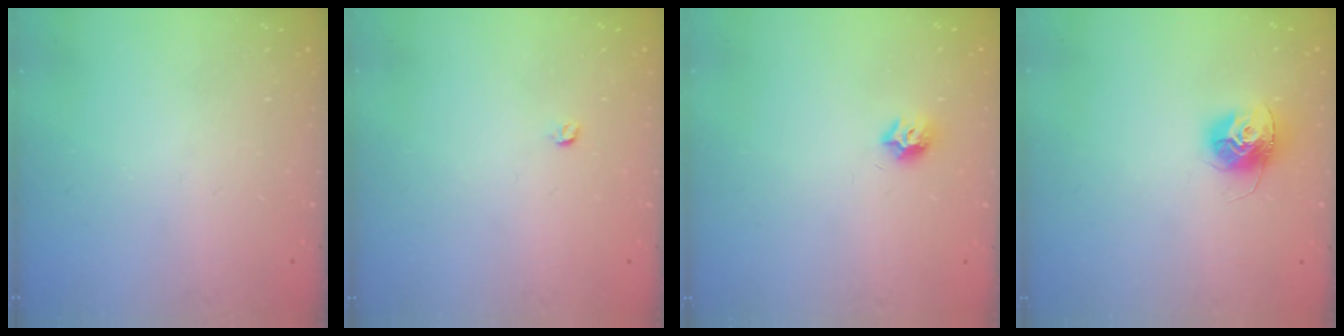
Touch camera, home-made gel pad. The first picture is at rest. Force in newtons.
{"total": 3.0, "press": 2.9, "slide": 0.4}
{"total": 6.9, "press": 6.9, "slide": 0.3}
{"total": 12.1, "press": 12.1, "slide": 1.1}